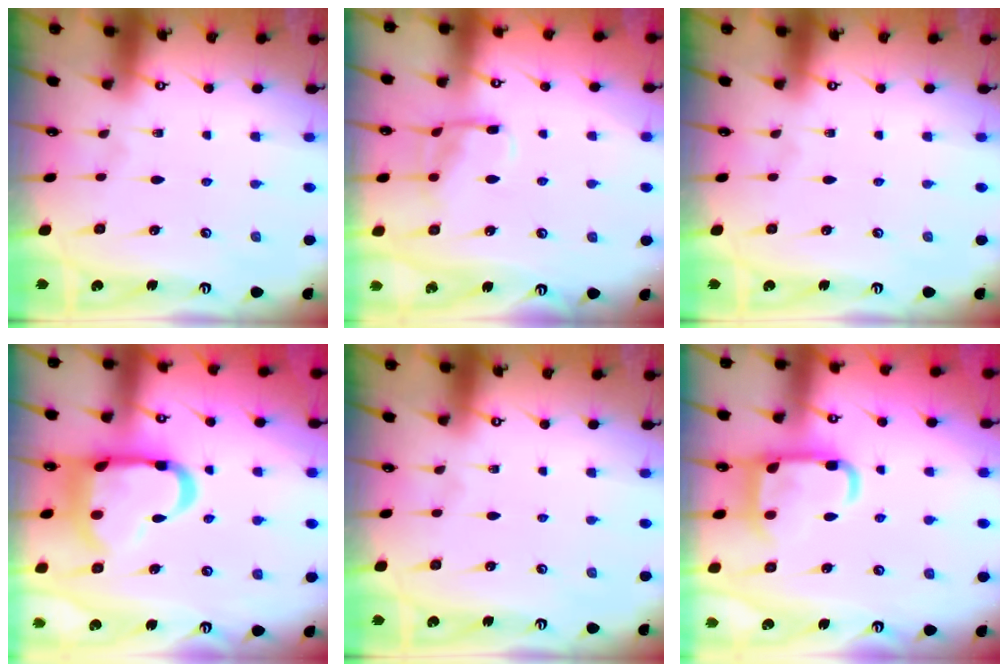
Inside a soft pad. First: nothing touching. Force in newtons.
{"total": 10.8, "press": 10.8, "slide": 1.1}
{"total": 0.0}
{"total": 19.2, "press": 19.0, "slide": 2.3}
{"total": 0.0}
{"total": 13.2, "press": 13.2, "slide": 1.6}